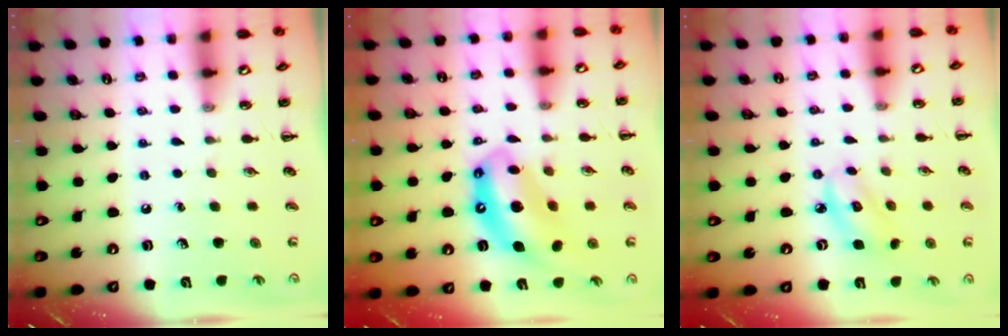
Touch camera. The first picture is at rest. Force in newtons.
{"total": 12.4, "press": 11.9, "slide": 3.5}
{"total": 4.9, "press": 4.8, "slide": 0.8}